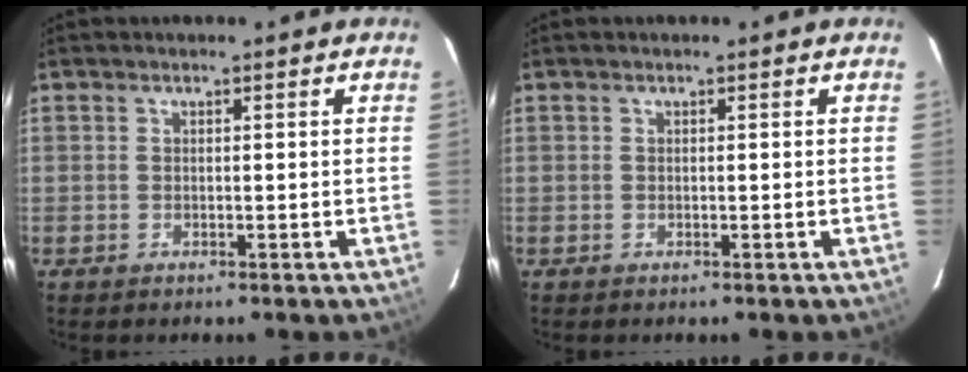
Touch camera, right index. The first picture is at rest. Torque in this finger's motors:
{"motor_torque": [0.00, 0.00, 0.01, 0.01]}